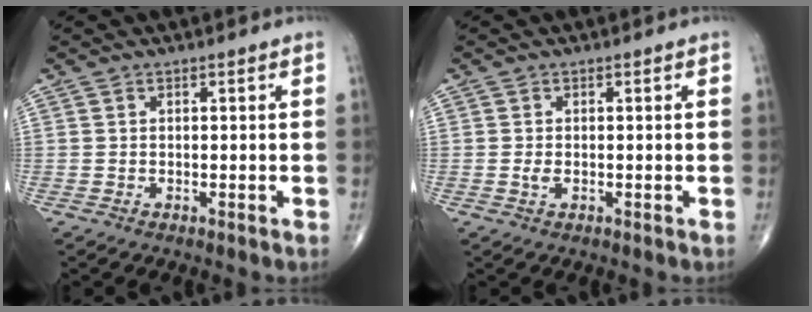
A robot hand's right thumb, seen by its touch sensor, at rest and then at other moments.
{"total": 1.1, "force": [-0.2, 0.6, 0.9], "torque": [-0.019, 0.001, -0.002]}